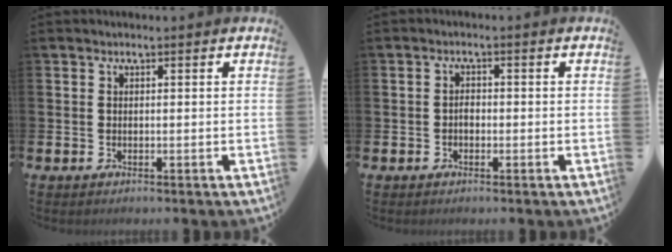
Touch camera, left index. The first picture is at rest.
{"total": 1.2, "force": [-0.3, 0.9, 0.7], "torque": [-0.006, 0.000, -0.009]}